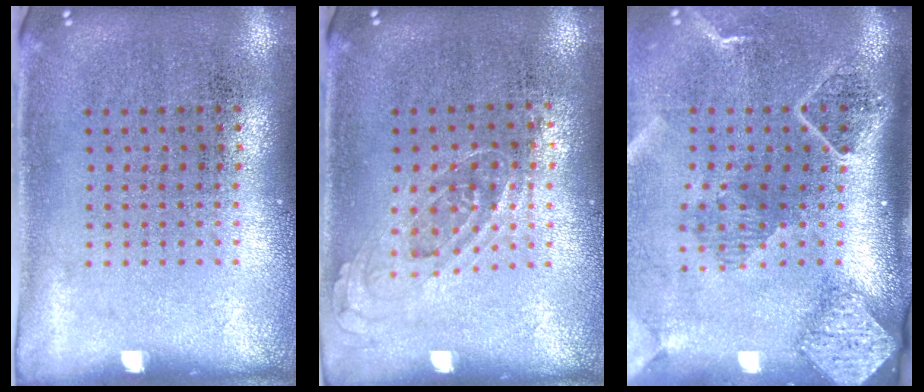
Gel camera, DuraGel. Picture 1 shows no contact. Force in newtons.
{"total": 0.8, "press": 0.7, "slide": 0.5}
{"total": 2.7, "press": 2.0, "slide": 1.8}